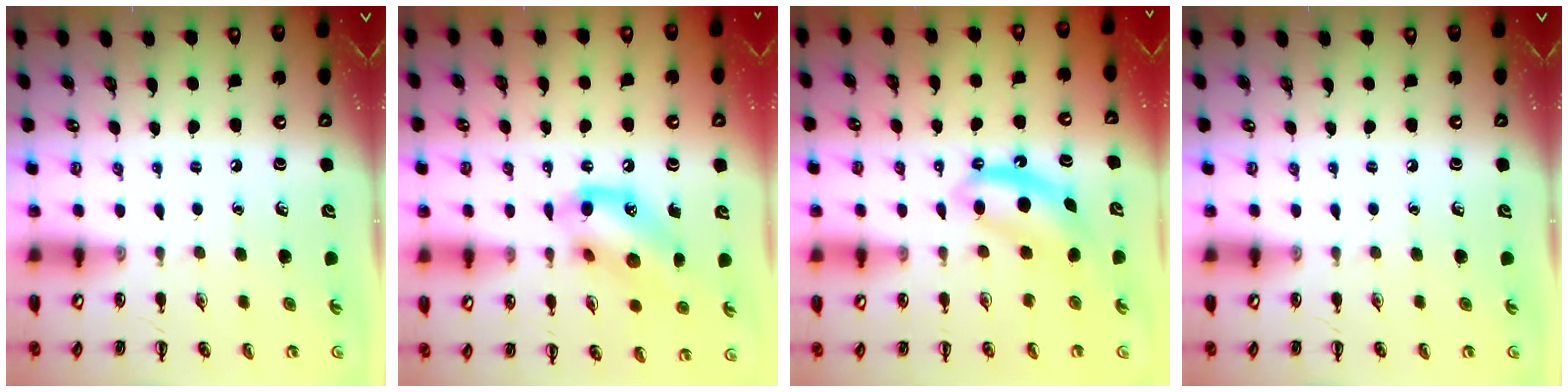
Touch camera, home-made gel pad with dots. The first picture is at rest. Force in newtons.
{"total": 14.2, "press": 14.1, "slide": 1.5}
{"total": 6.1, "press": 6.1, "slide": 0.7}
{"total": 0.0}